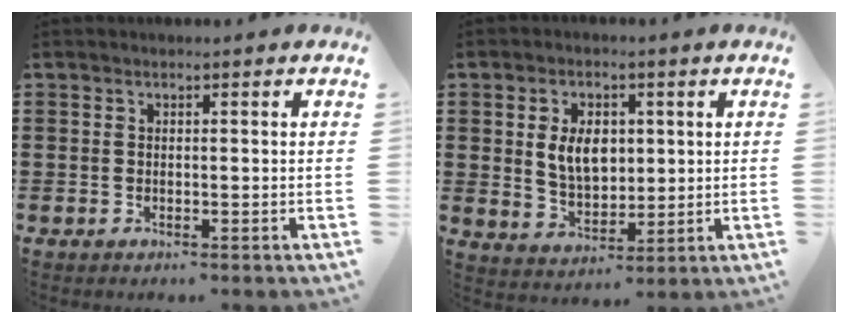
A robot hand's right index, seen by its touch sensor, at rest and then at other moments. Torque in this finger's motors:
{"motor_torque": [1.14, 0.83, 0.32, 0.13]}